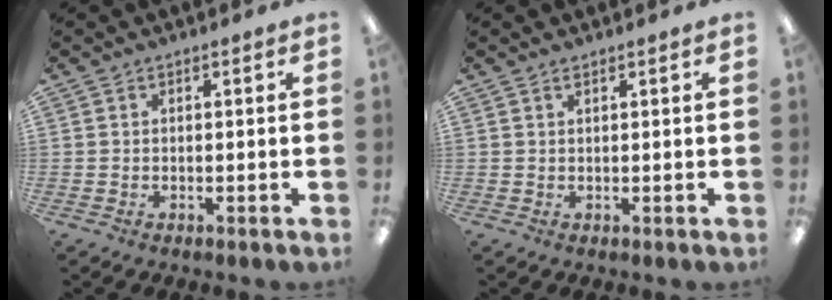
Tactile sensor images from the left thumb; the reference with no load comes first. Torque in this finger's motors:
{"motor_torque": [-0.29, 0.00, -0.08, 0.08, 0.03]}